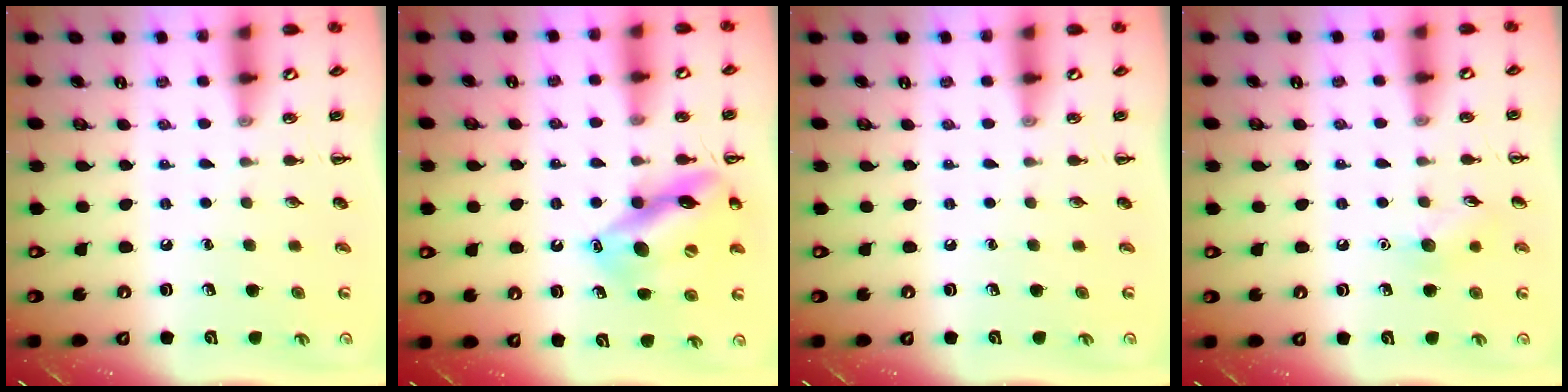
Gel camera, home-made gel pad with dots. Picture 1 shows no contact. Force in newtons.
{"total": 15.8, "press": 15.7, "slide": 2.1}
{"total": 0.0}
{"total": 6.6, "press": 6.4, "slide": 1.5}